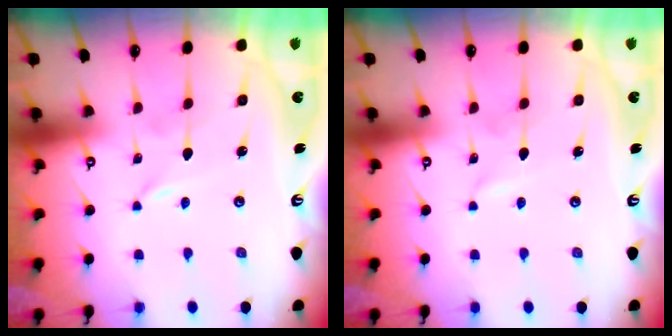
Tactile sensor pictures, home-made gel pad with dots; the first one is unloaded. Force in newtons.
{"total": 0.7, "press": 0.7, "slide": 0.1}